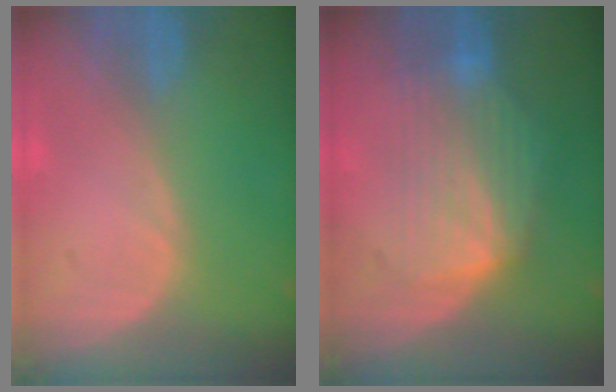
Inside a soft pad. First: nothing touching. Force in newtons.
{"total": 7.4, "press": 7.3, "slide": 1.5}